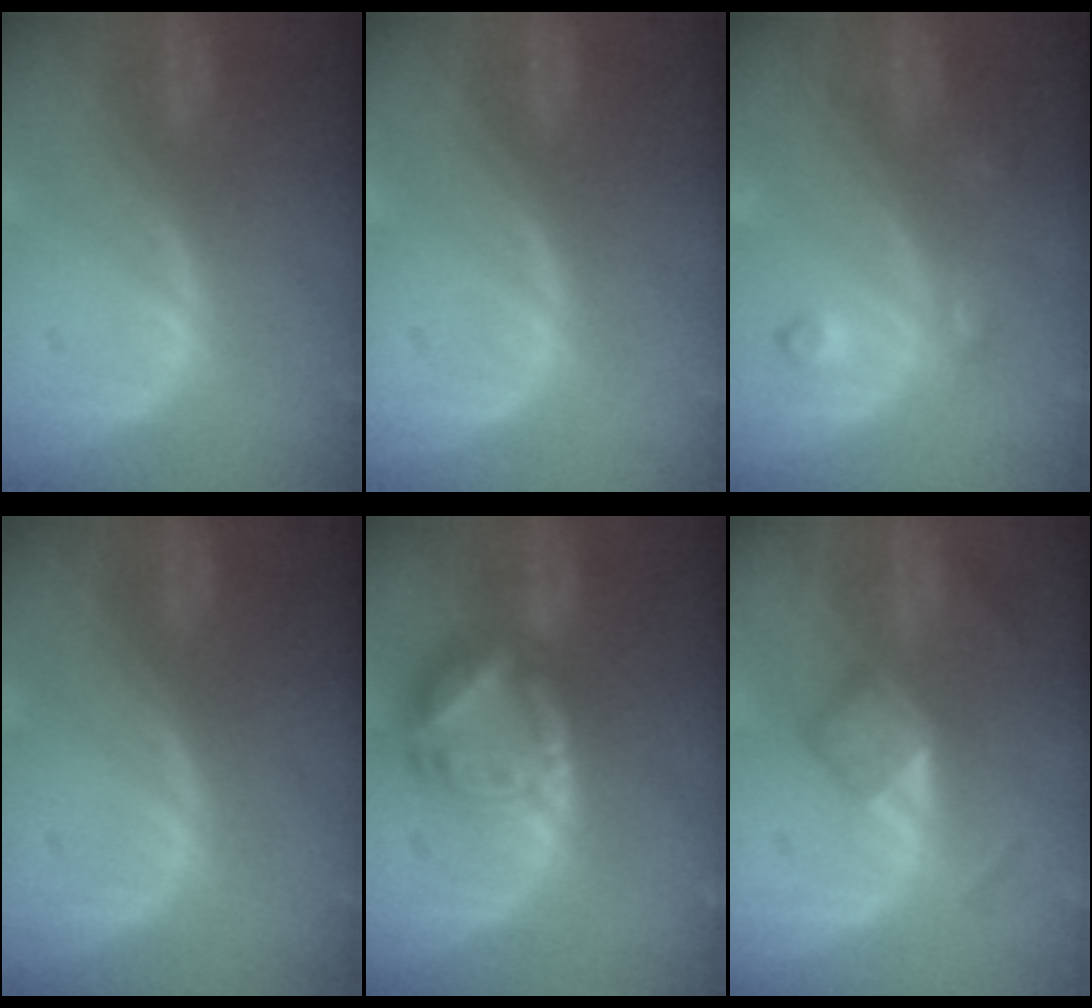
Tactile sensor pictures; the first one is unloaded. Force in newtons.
{"total": 0.0}
{"total": 3.2, "press": 3.2, "slide": 0.4}
{"total": 0.0}
{"total": 8.4, "press": 7.3, "slide": 4.1}
{"total": 5.1, "press": 4.7, "slide": 1.9}